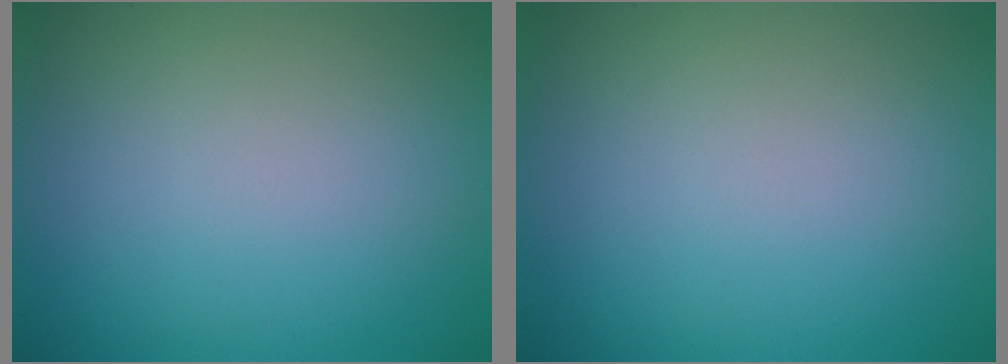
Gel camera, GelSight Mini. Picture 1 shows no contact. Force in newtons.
{"total": 0.0}